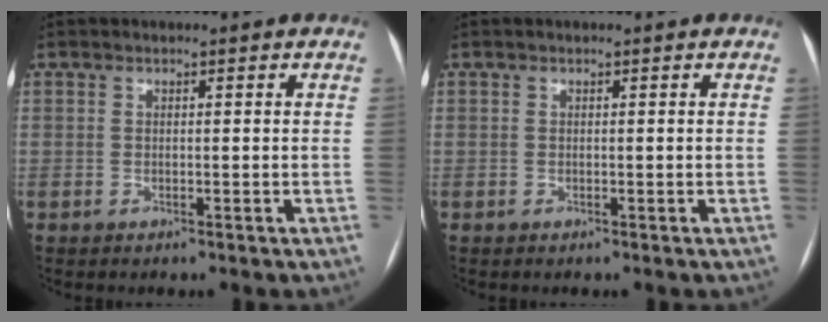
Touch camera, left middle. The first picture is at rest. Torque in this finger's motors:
{"motor_torque": [0.00, 0.25, 0.06, 0.01]}